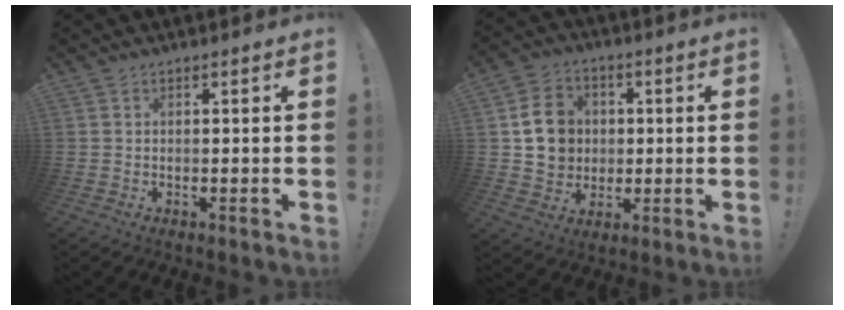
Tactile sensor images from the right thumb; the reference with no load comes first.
{"total": 12.4, "force": [1.8, 11.1, 5.4], "torque": [-0.061, 0.006, 0.044]}